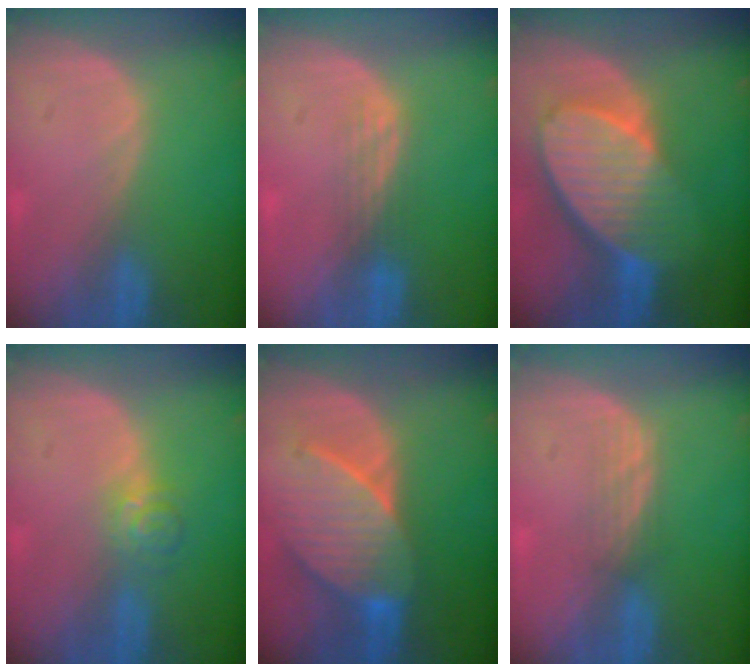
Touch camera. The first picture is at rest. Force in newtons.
{"total": 2.9, "press": 2.5, "slide": 1.5}
{"total": 10.2, "press": 9.0, "slide": 4.9}
{"total": 3.6, "press": 3.4, "slide": 1.2}
{"total": 8.5, "press": 8.3, "slide": 1.5}
{"total": 2.3, "press": 2.2, "slide": 0.3}